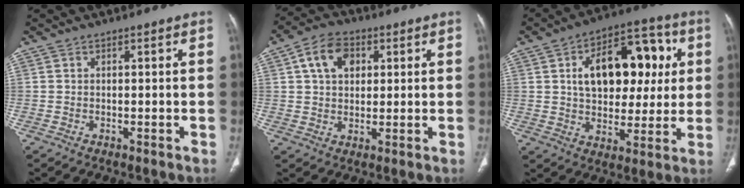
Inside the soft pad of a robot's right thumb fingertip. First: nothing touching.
{"total": 8.7, "force": [2.8, 6.1, 5.5], "torque": [-0.077, 0.005, 0.043]}
{"total": 19.4, "force": [4.2, 11.9, 14.8], "torque": [-0.172, 0.019, 0.065]}